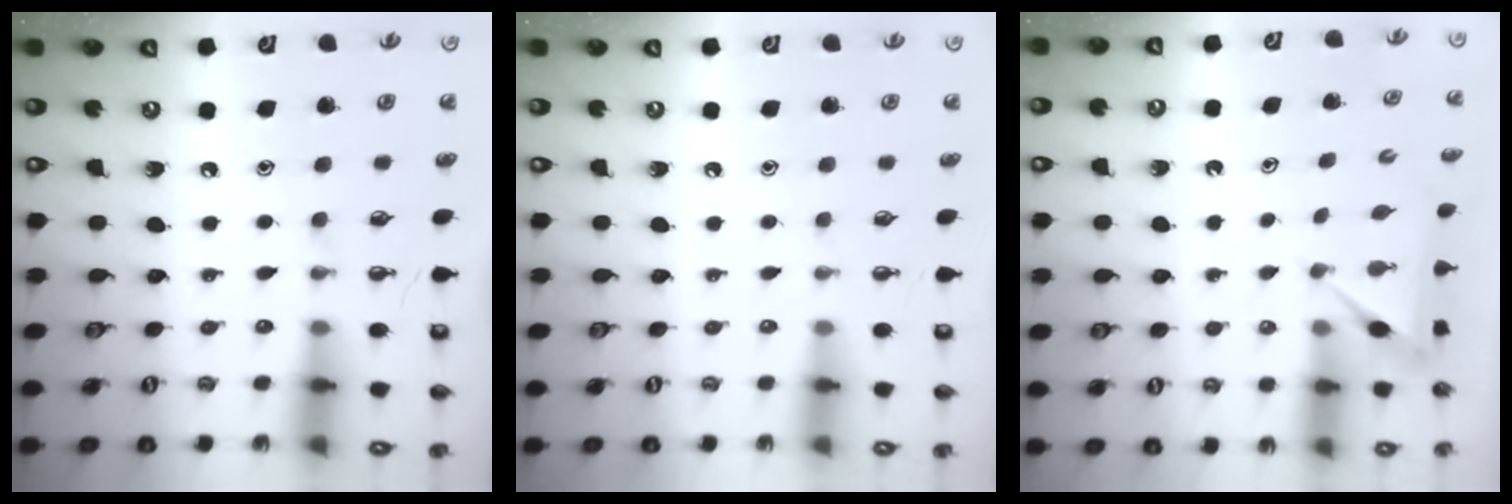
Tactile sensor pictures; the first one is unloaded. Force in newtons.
{"total": 0.0}
{"total": 3.3, "press": 3.3, "slide": 0.1}